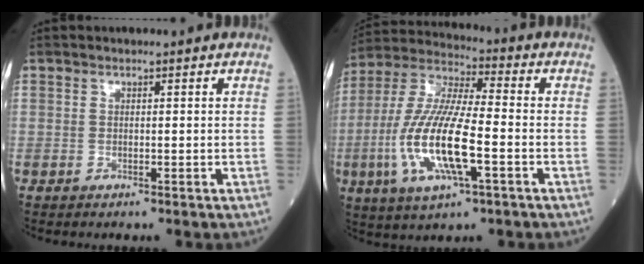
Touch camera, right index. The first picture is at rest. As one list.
[{"total": 16.1, "force": [-4.2, 3.4, 15.2], "torque": [-0.328, -0.012, -0.078]}]